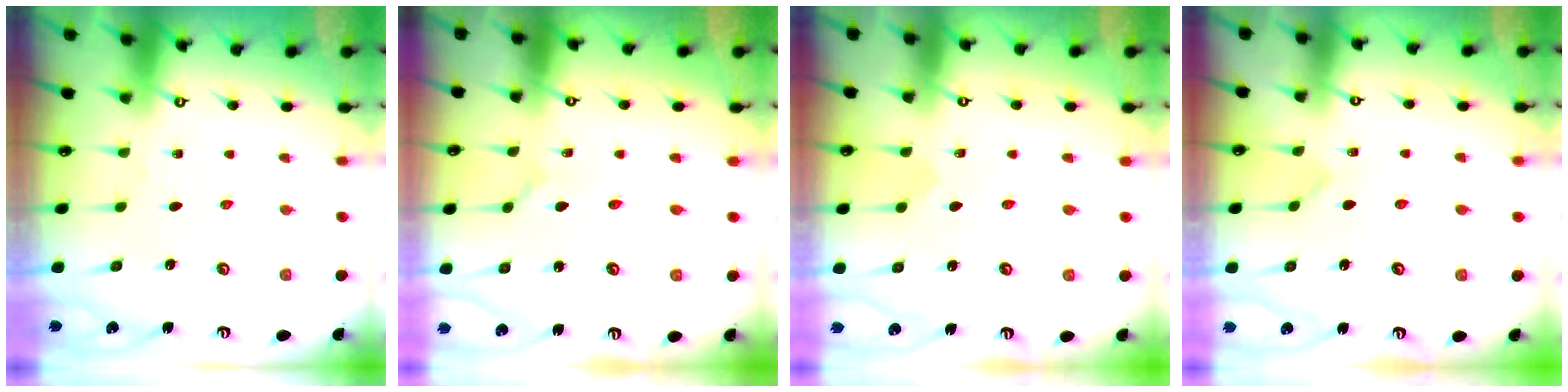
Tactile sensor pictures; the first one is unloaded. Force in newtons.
{"total": 1.6, "press": 1.5, "slide": 0.4}
{"total": 2.5, "press": 2.4, "slide": 0.6}
{"total": 2.8, "press": 2.8, "slide": 0.3}